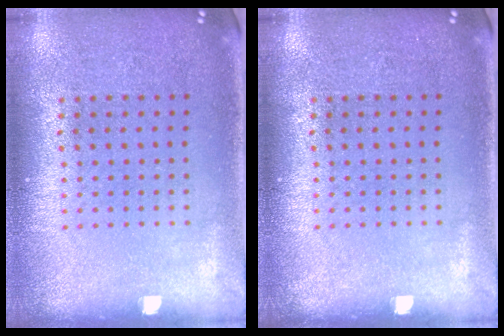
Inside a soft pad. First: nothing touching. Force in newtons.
{"total": 0.0}